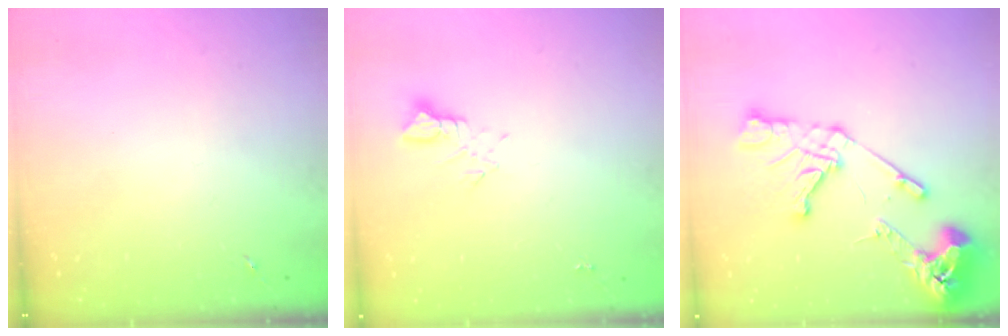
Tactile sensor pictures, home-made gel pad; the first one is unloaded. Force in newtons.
{"total": 3.8, "press": 3.8, "slide": 0.4}
{"total": 17.0, "press": 16.9, "slide": 1.9}